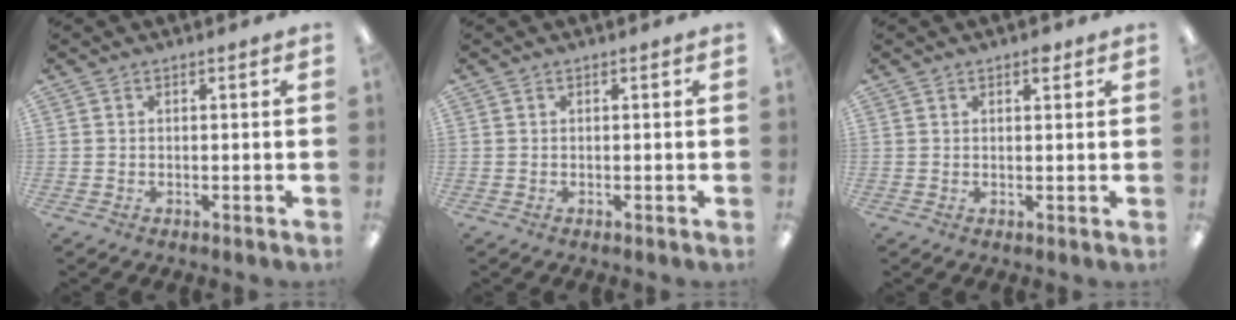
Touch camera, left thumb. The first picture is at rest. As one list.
[{"total": 0.0}, {"total": 2.2, "force": [1.5, 1.1, 1.1], "torque": [-0.007, -0.005, 0.024]}]